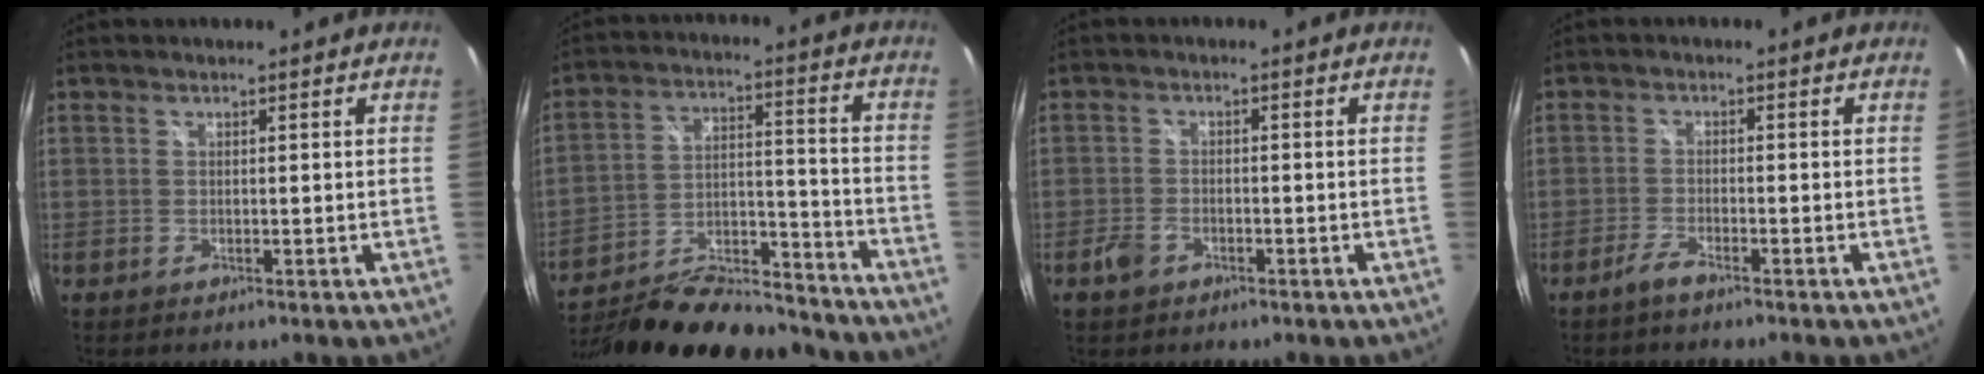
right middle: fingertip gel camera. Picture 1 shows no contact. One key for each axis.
{"total": 25.6, "fx": -21.6, "fy": 6.8, "fz": 12.0, "tx": -0.217, "ty": -0.014, "tz": -0.323}
{"total": 3.4, "fx": -2.1, "fy": 2.2, "fz": 1.6, "tx": -0.043, "ty": 0.000, "tz": -0.038}
{"total": 2.7, "fx": -2.3, "fy": 0.3, "fz": 1.4, "tx": -0.044, "ty": -0.002, "tz": -0.047}